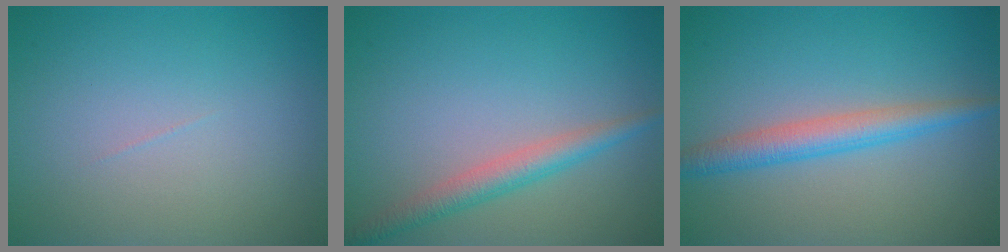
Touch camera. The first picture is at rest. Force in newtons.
{"total": 2.8, "press": 2.8, "slide": 0.1}
{"total": 3.4, "press": 3.4, "slide": 0.1}